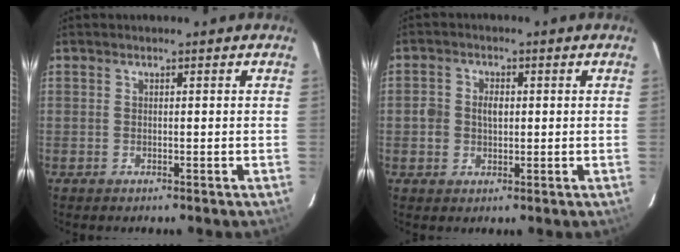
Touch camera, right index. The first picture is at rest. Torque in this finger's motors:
{"motor_torque": [0.09, -0.06, 0.06, 0.03]}